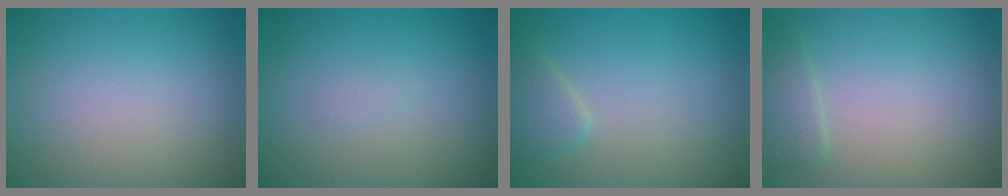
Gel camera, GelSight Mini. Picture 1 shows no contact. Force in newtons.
{"total": 0.5, "press": 0.5, "slide": 0.1}
{"total": 2.3, "press": 2.3, "slide": 0.1}
{"total": 1.5, "press": 1.4, "slide": 0.1}